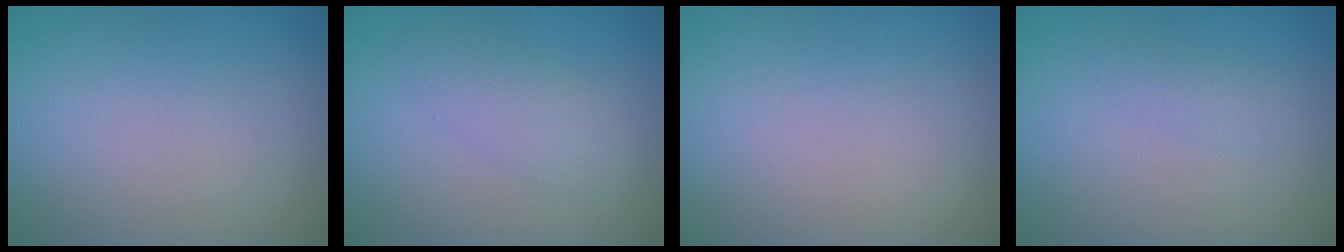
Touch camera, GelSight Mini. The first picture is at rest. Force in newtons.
{"total": 2.4, "press": 2.4, "slide": 0.1}
{"total": 0.0}
{"total": 1.0, "press": 1.0, "slide": 0.0}